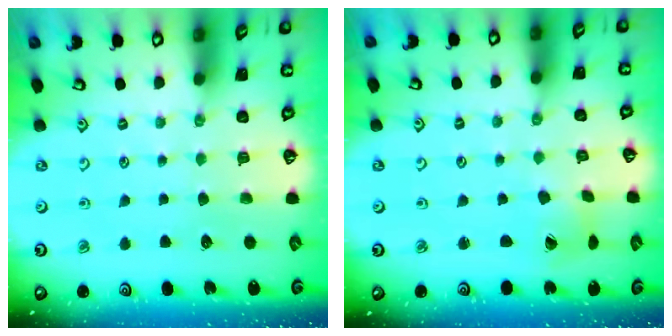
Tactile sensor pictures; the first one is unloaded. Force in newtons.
{"total": 2.7, "press": 2.6, "slide": 0.4}